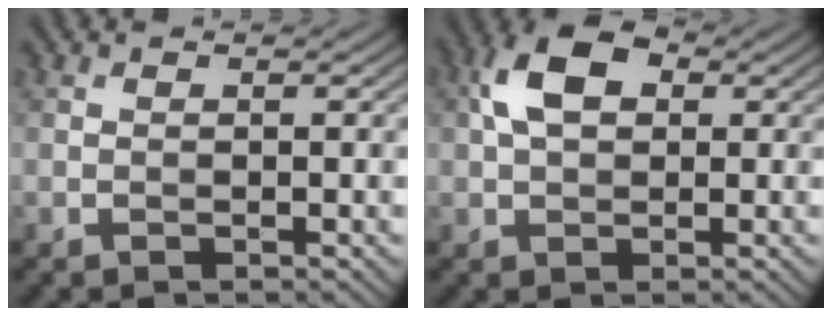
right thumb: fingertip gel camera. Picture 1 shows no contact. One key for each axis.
{"total": 6.6, "fx": 1.6, "fy": 4.2, "fz": 4.8, "tx": -0.100, "ty": 0.015, "tz": 0.020}